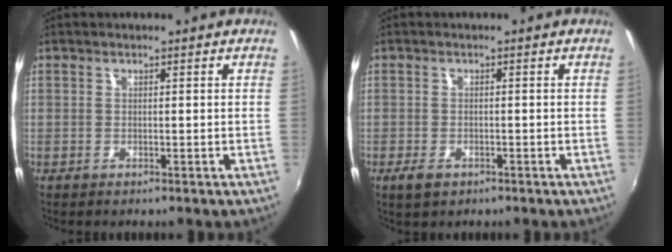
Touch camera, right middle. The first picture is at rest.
{"total": 2.9, "force": [-1.7, 1.5, 1.8], "torque": [-0.038, -0.006, -0.030]}